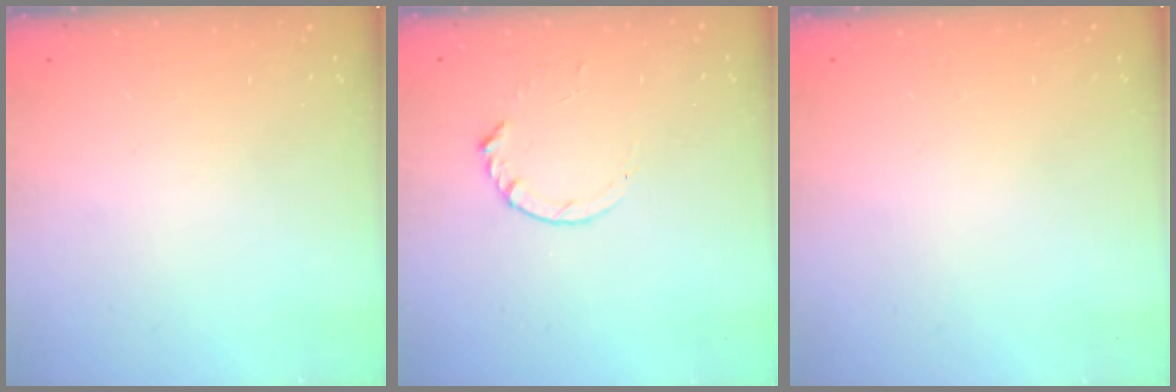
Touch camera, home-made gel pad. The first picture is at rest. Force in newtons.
{"total": 4.2, "press": 4.2, "slide": 0.5}
{"total": 2.5, "press": 2.5, "slide": 0.2}